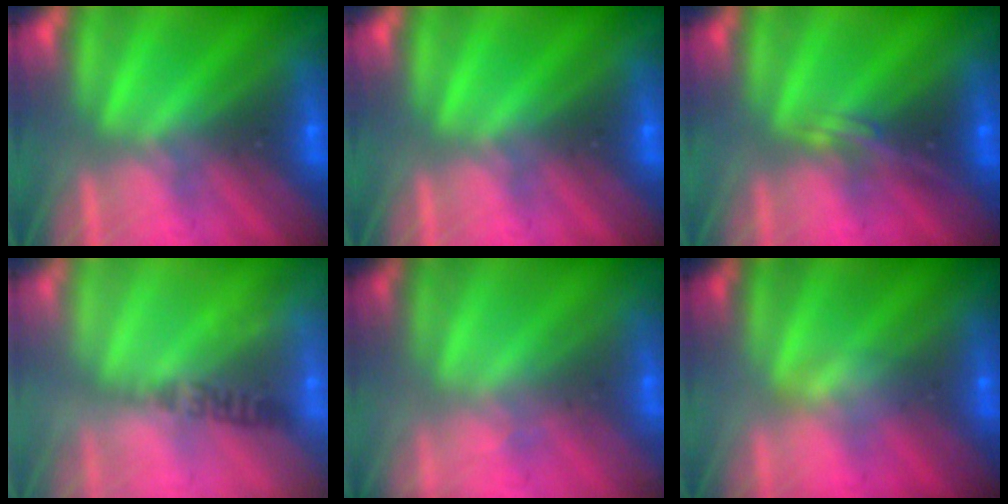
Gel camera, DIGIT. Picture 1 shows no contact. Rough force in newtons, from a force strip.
{"total": 0.0}
{"total": 2.3}
{"total": 2.4}
{"total": 1.5}
{"total": 2.4}